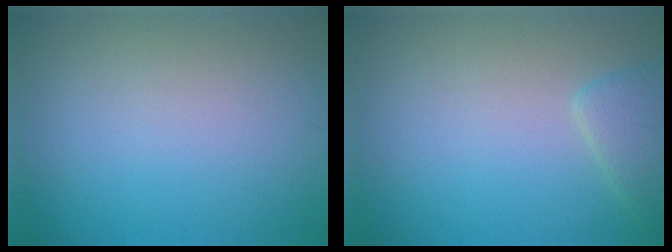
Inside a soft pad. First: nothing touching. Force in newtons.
{"total": 2.1, "press": 2.1, "slide": 0.2}